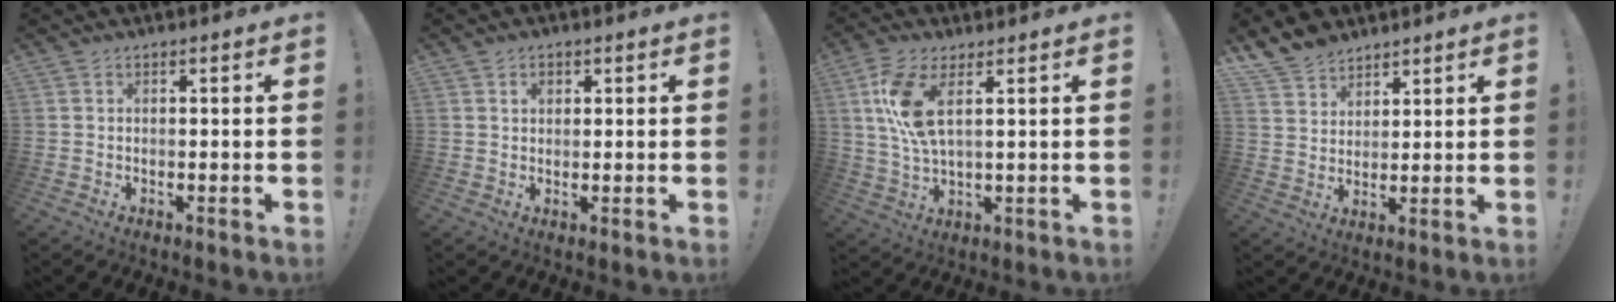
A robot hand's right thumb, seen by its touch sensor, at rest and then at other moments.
{"total": 2.1, "force": [0.9, 1.6, 1.1], "torque": [-0.007, -0.003, 0.012]}
{"total": 10.2, "force": [4.0, 3.6, 8.7], "torque": [-0.167, -0.018, 0.072]}
{"total": 7.8, "force": [6.6, 3.9, 1.3], "torque": [-0.032, -0.044, 0.130]}